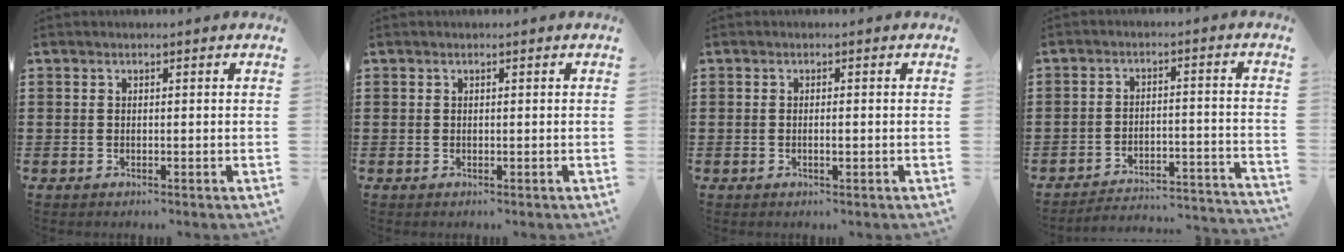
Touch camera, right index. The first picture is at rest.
{"total": 0.0}
{"total": 1.1, "force": [-0.3, 0.2, 1.0], "torque": [-0.018, -0.003, -0.005]}
{"total": 3.3, "force": [-3.1, 0.5, 1.1], "torque": [-0.026, -0.007, -0.068]}